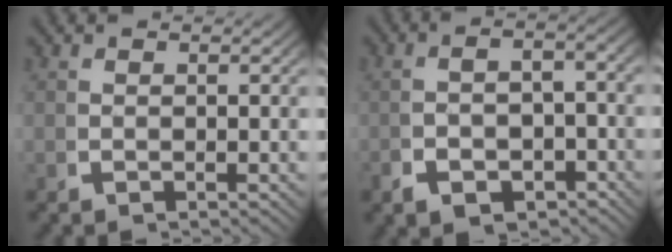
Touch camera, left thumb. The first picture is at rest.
{"total": 4.4, "force": [-1.8, 2.5, 3.1], "torque": [-0.048, -0.006, -0.025]}